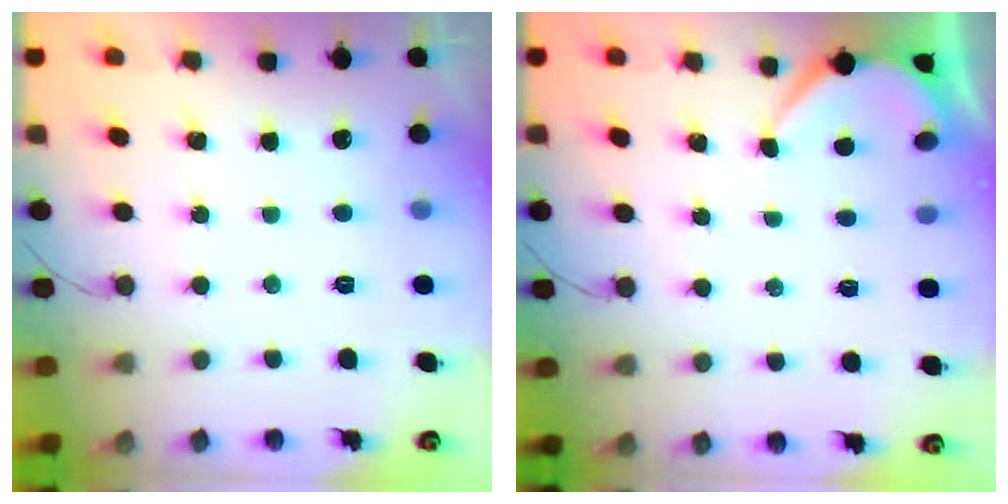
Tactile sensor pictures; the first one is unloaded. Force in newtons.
{"total": 2.6, "press": 2.6, "slide": 0.4}